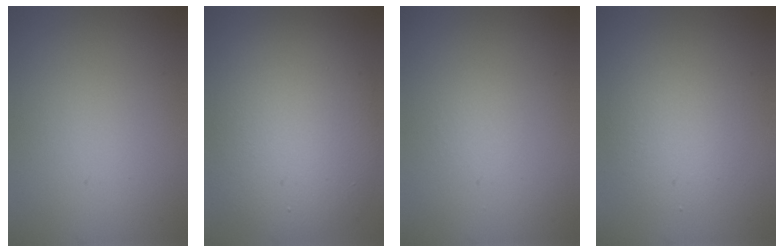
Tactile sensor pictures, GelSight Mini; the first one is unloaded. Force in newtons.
{"total": 10.9, "press": 10.9, "slide": 0.6}
{"total": 0.0}
{"total": 3.2, "press": 3.1, "slide": 0.2}